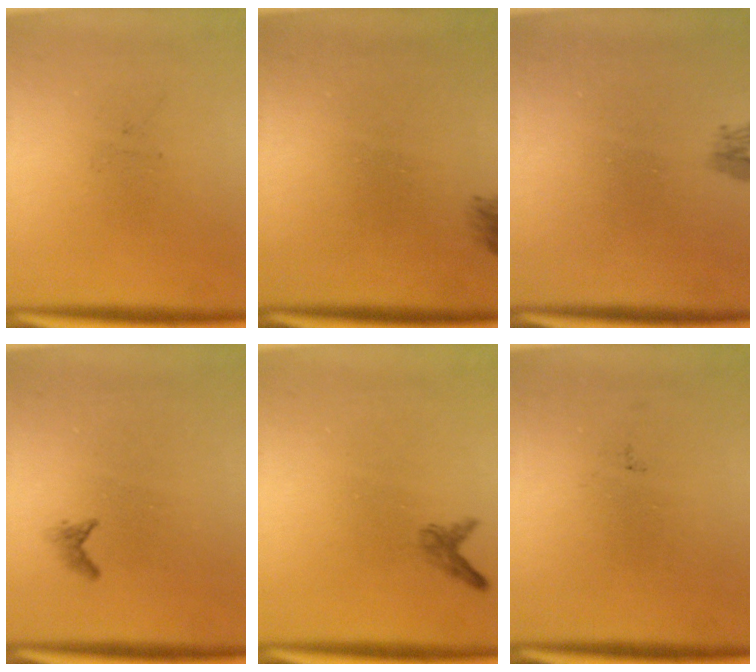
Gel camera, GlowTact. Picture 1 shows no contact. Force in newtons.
{"total": 1.2}
{"total": 1.1}
{"total": 0.7}
{"total": 1.1}
{"total": 0.0}